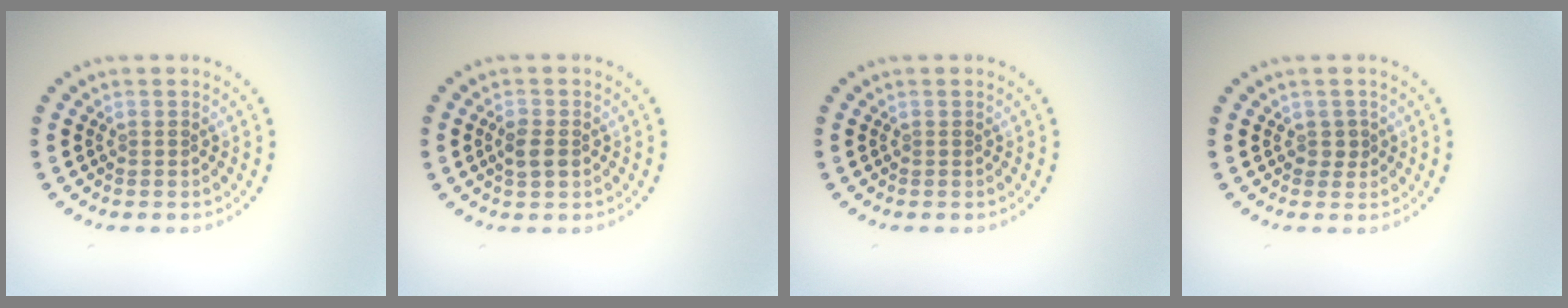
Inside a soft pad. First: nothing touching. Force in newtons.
{"total": 1.8, "press": 1.8, "slide": 0.3}
{"total": 0.0}
{"total": 1.0, "press": 0.9, "slide": 0.4}